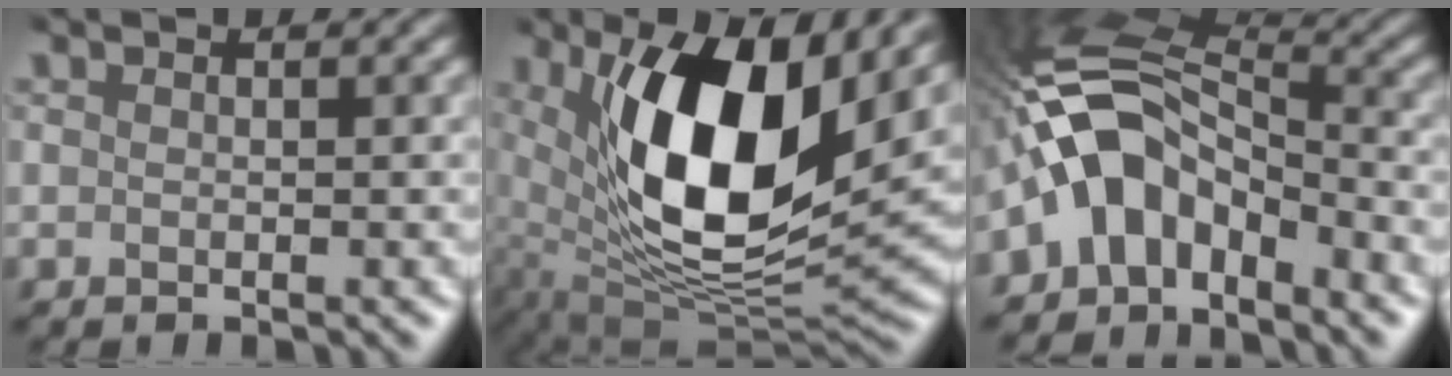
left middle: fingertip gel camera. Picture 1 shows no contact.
{"total": 12.3, "force": [3.4, 5.4, 10.6], "torque": [-0.200, -0.016, 0.076]}
{"total": 6.7, "force": [-4.1, 3.7, 3.8], "torque": [-0.075, 0.018, -0.074]}